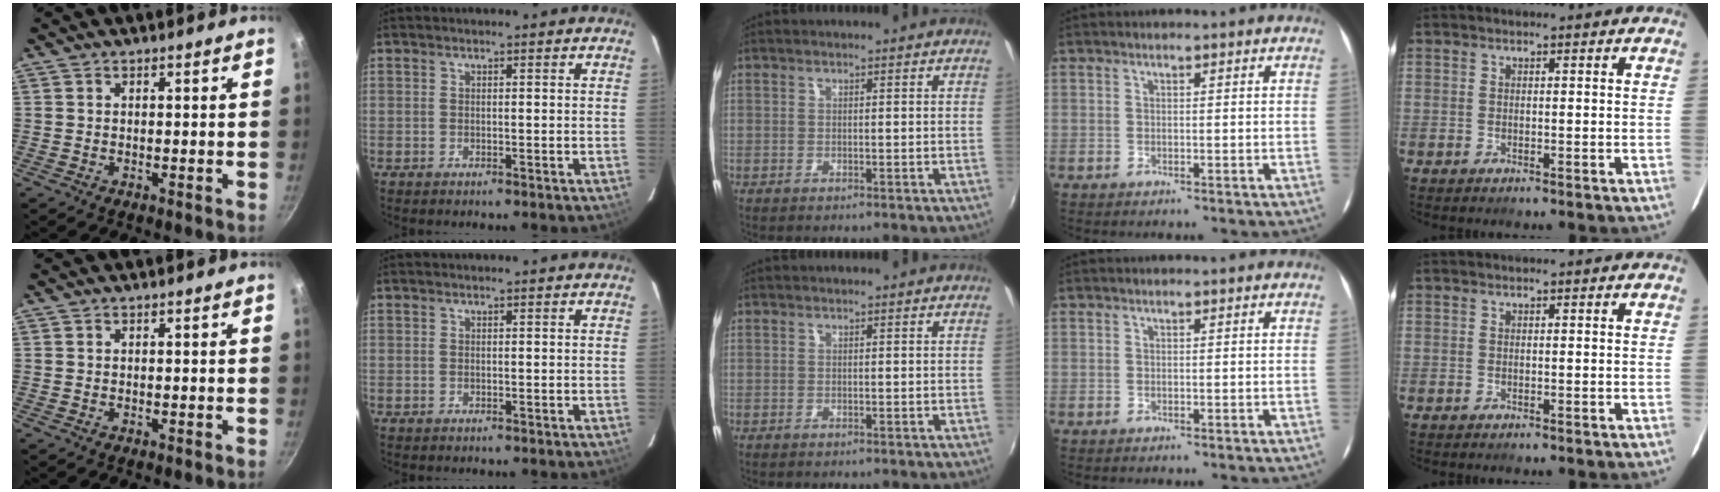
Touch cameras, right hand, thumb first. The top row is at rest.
{}